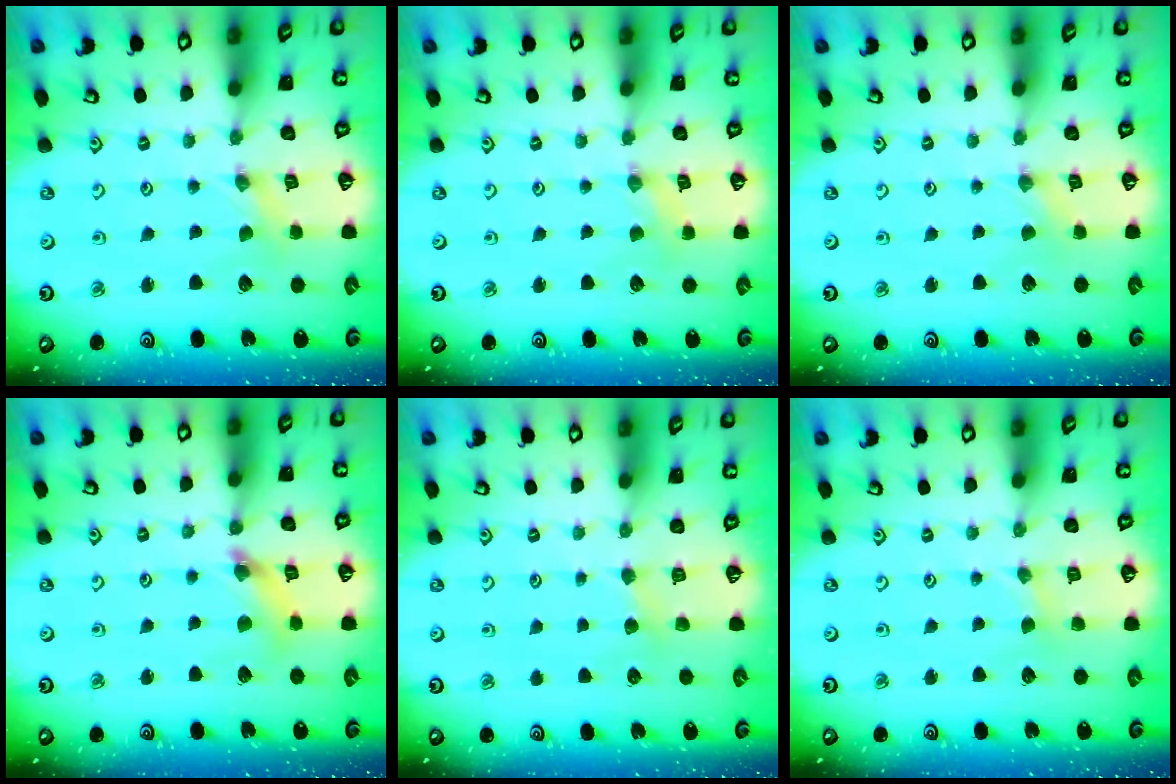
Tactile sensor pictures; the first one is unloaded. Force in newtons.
{"total": 2.1, "press": 2.1, "slide": 0.4}
{"total": 0.5, "press": 0.5, "slide": 0.1}
{"total": 6.7, "press": 6.7, "slide": 0.7}
{"total": 2.9, "press": 2.9, "slide": 0.4}
{"total": 1.3, "press": 1.2, "slide": 0.3}